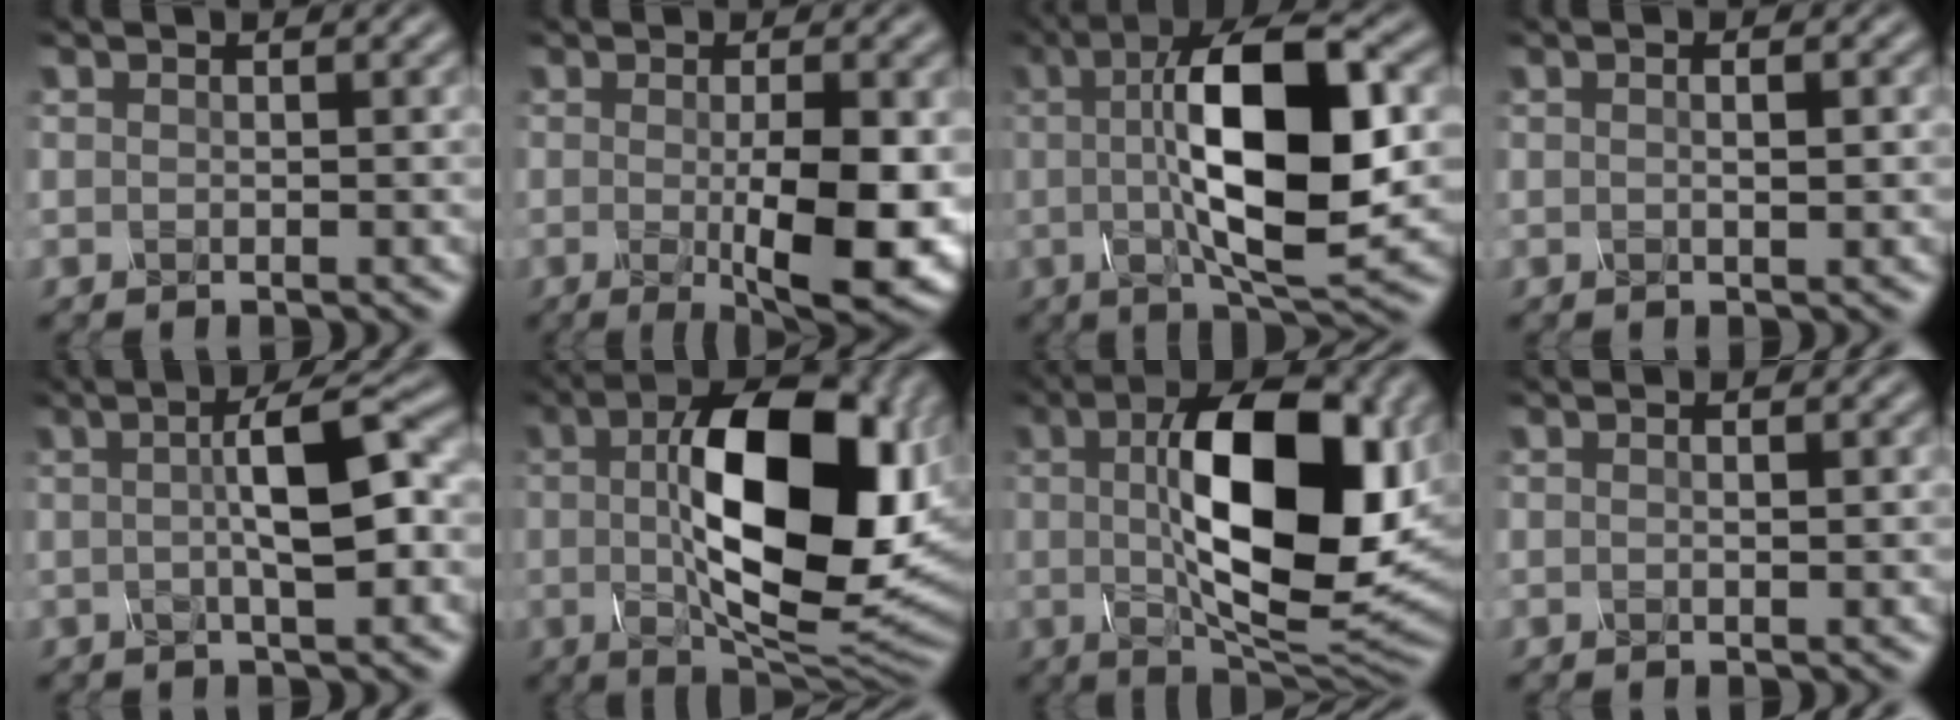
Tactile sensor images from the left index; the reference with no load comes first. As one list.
[{"total": 8.5, "force": [-1.1, 2.2, 8.1], "torque": [-0.120, -0.017, -0.008]}, {"total": 12.7, "force": [0.8, 4.0, 12.0], "torque": [-0.188, 0.005, 0.012]}, {"total": 1.6, "force": [0.2, 0.4, 1.5], "torque": [-0.016, -0.004, 0.000]}, {"total": 6.0, "force": [0.6, 1.2, 5.9], "torque": [-0.090, 0.012, 0.005]}, {"total": 15.5, "force": [1.3, 7.0, 13.8], "torque": [-0.212, 0.007, 0.018]}, {"total": 14.2, "force": [1.7, 5.8, 12.9], "torque": [-0.197, 0.005, 0.026]}, {"total": 0.6, "force": [0.1, 0.1, 0.6], "torque": [-0.011, 0.002, 0.002]}]